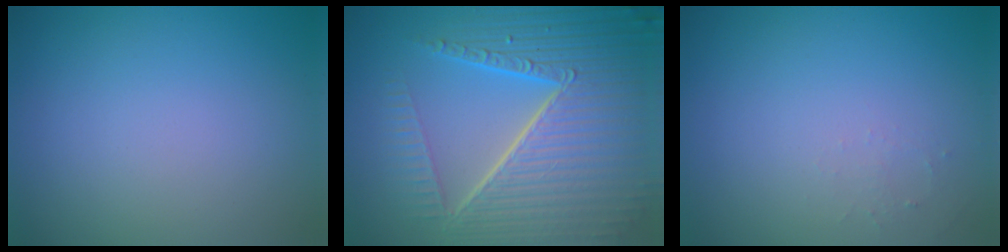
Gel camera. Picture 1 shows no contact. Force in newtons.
{"total": 10.6, "press": 6.6, "slide": 8.3}
{"total": 0.8, "press": 0.8, "slide": 0.3}